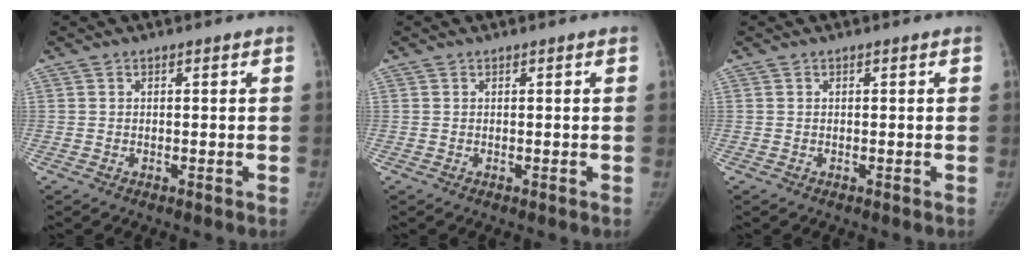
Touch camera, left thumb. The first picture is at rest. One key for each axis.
{"total": 0.0}
{"total": 0.0}